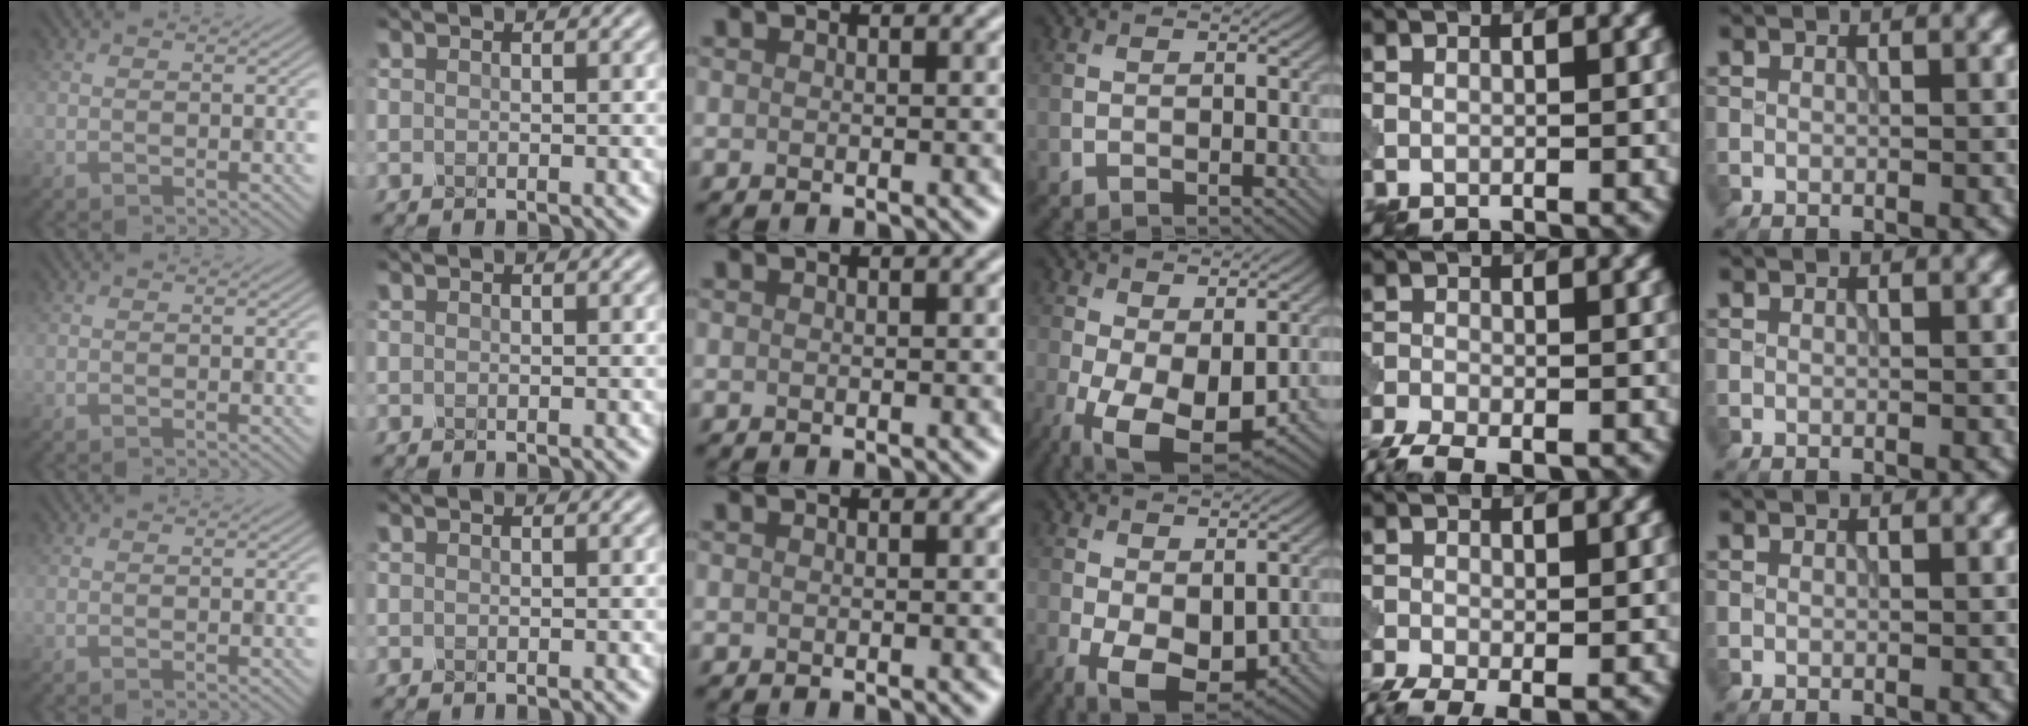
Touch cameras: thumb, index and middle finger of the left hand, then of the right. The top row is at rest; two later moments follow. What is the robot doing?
{"motion": "squeeze", "object": "foam earplug"}